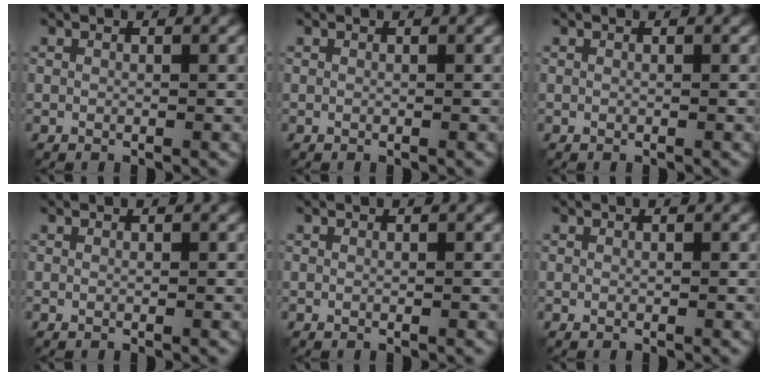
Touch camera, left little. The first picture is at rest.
{"total": 0.0}
{"total": 0.0}
{"total": 0.0}
{"total": 0.0}
{"total": 0.0}